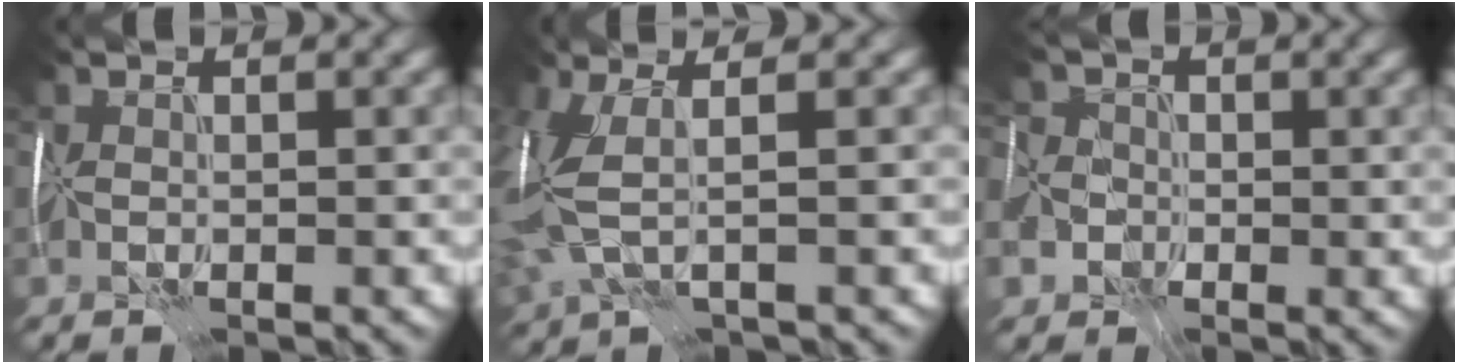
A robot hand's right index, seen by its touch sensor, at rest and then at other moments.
{"total": 4.9, "force": [-0.3, 1.6, 4.6], "torque": [-0.131, -0.010, -0.007]}
{"total": 8.9, "force": [-3.4, 7.0, 4.3], "torque": [-0.102, -0.021, -0.082]}